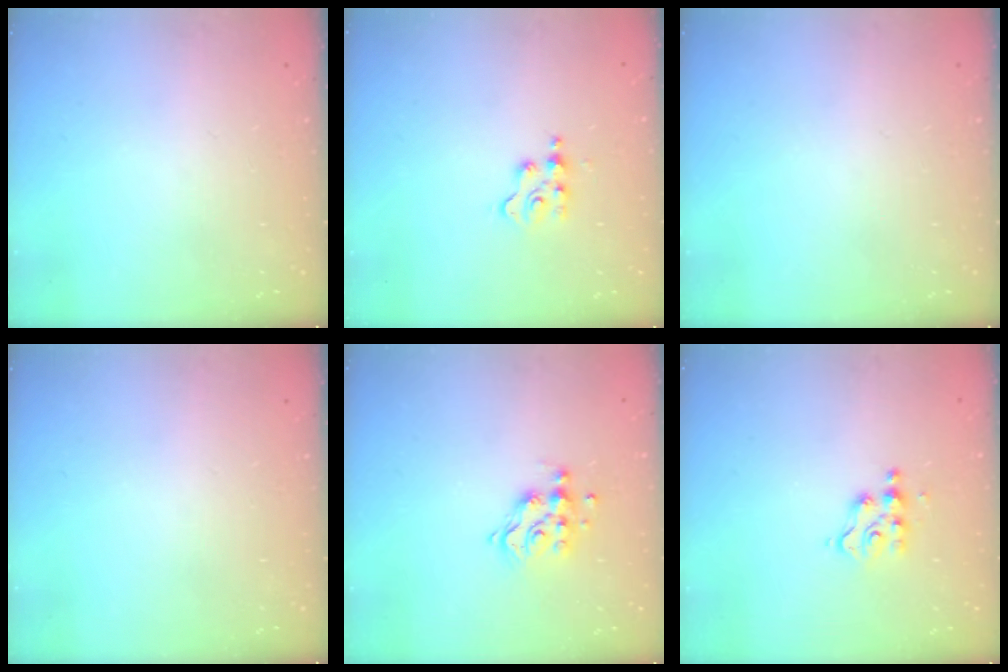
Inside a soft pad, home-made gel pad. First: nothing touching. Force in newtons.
{"total": 3.8, "press": 3.7, "slide": 0.6}
{"total": 0.0}
{"total": 0.0}
{"total": 10.2, "press": 10.2, "slide": 0.7}
{"total": 4.6, "press": 4.6, "slide": 0.3}